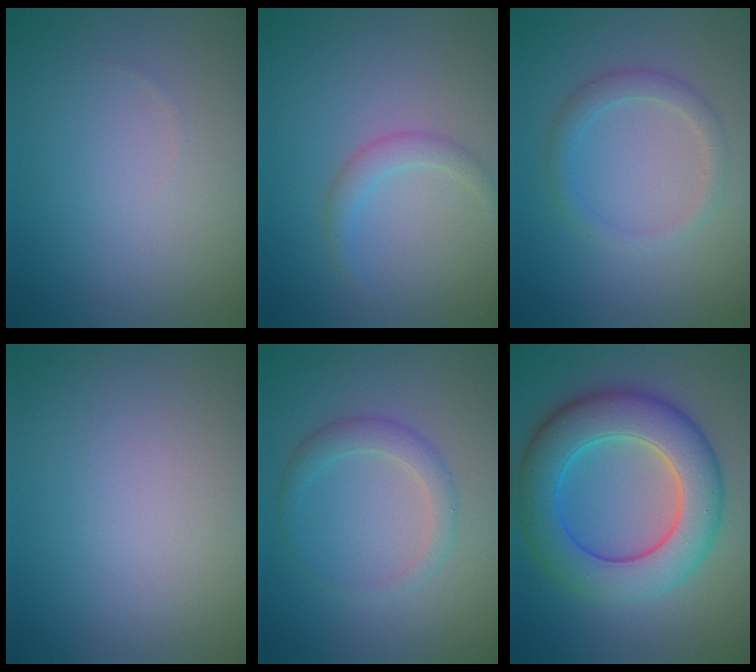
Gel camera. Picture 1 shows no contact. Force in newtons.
{"total": 1.6, "press": 1.6, "slide": 0.1}
{"total": 2.1, "press": 2.1, "slide": 0.2}
{"total": 0.0}
{"total": 2.2, "press": 2.2, "slide": 0.2}
{"total": 9.1, "press": 9.1, "slide": 0.1}